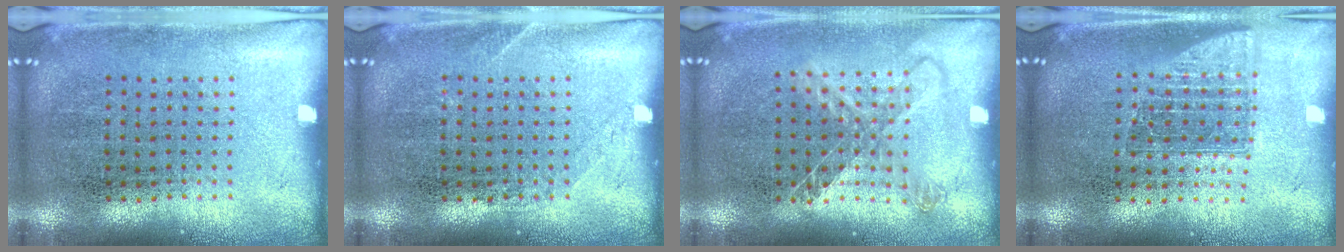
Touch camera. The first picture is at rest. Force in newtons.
{"total": 0.9, "press": 0.9, "slide": 0.2}
{"total": 1.2, "press": 1.0, "slide": 0.6}
{"total": 1.5, "press": 1.2, "slide": 0.9}